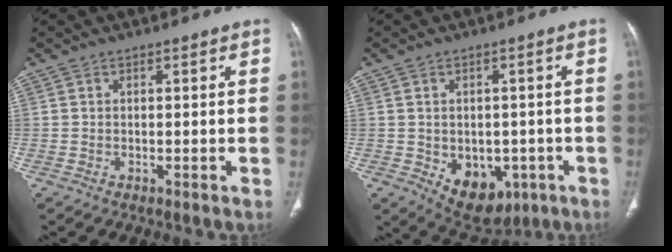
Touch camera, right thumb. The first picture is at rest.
{"total": 10.6, "force": [-3.6, 7.4, 6.7], "torque": [-0.066, 0.009, -0.031]}